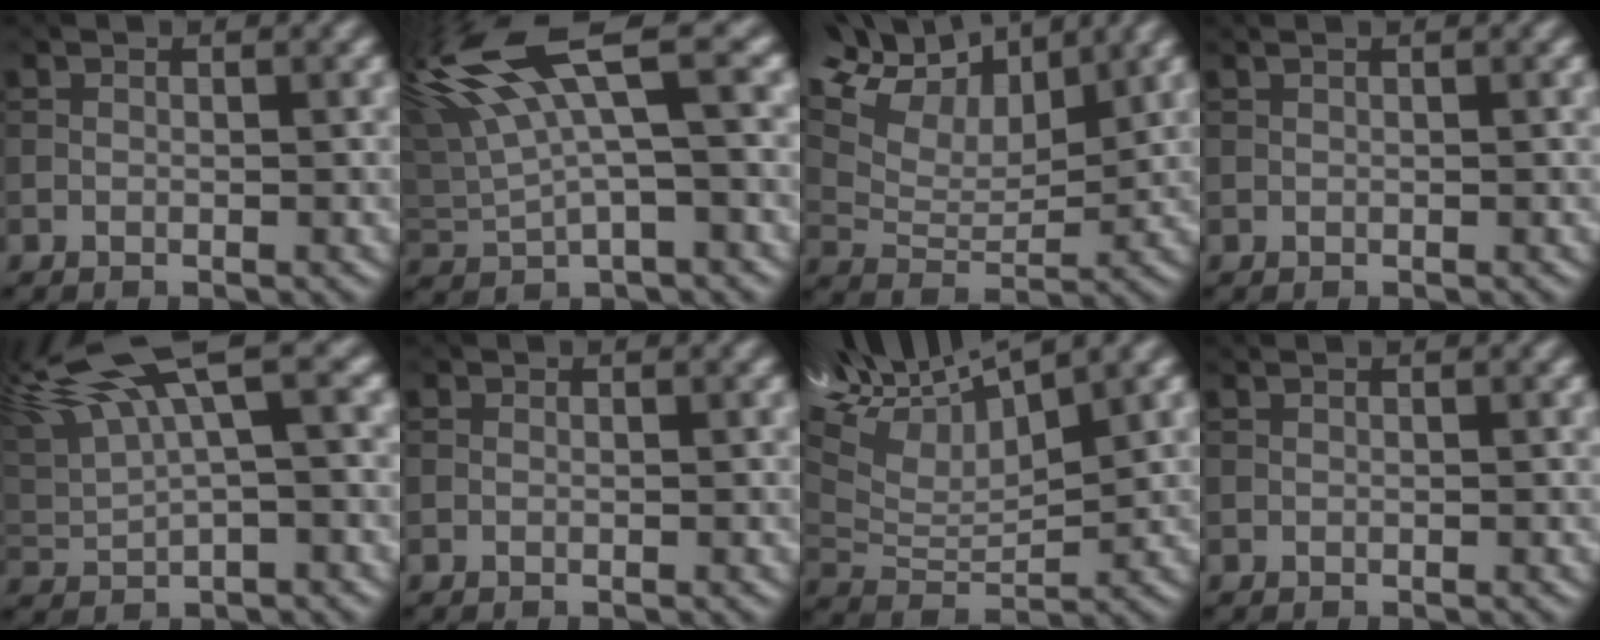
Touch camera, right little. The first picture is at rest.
{"total": 9.7, "force": [3.2, 2.7, 8.7], "torque": [-0.186, 0.020, 0.054]}
{"total": 11.5, "force": [7.7, 5.3, 6.8], "torque": [-0.148, 0.034, 0.117]}
{"total": 1.5, "force": [0.9, 0.7, 1.1], "torque": [-0.012, 0.004, -0.002]}
{"total": 8.4, "force": [3.6, 2.2, 7.2], "torque": [-0.147, 0.023, 0.061]}
{"total": 0.0}
{"total": 11.5, "force": [7.4, 4.1, 7.8], "torque": [-0.163, 0.028, 0.131]}
{"total": 0.9, "force": [0.5, 0.3, 0.6], "torque": [-0.010, -0.001, 0.004]}